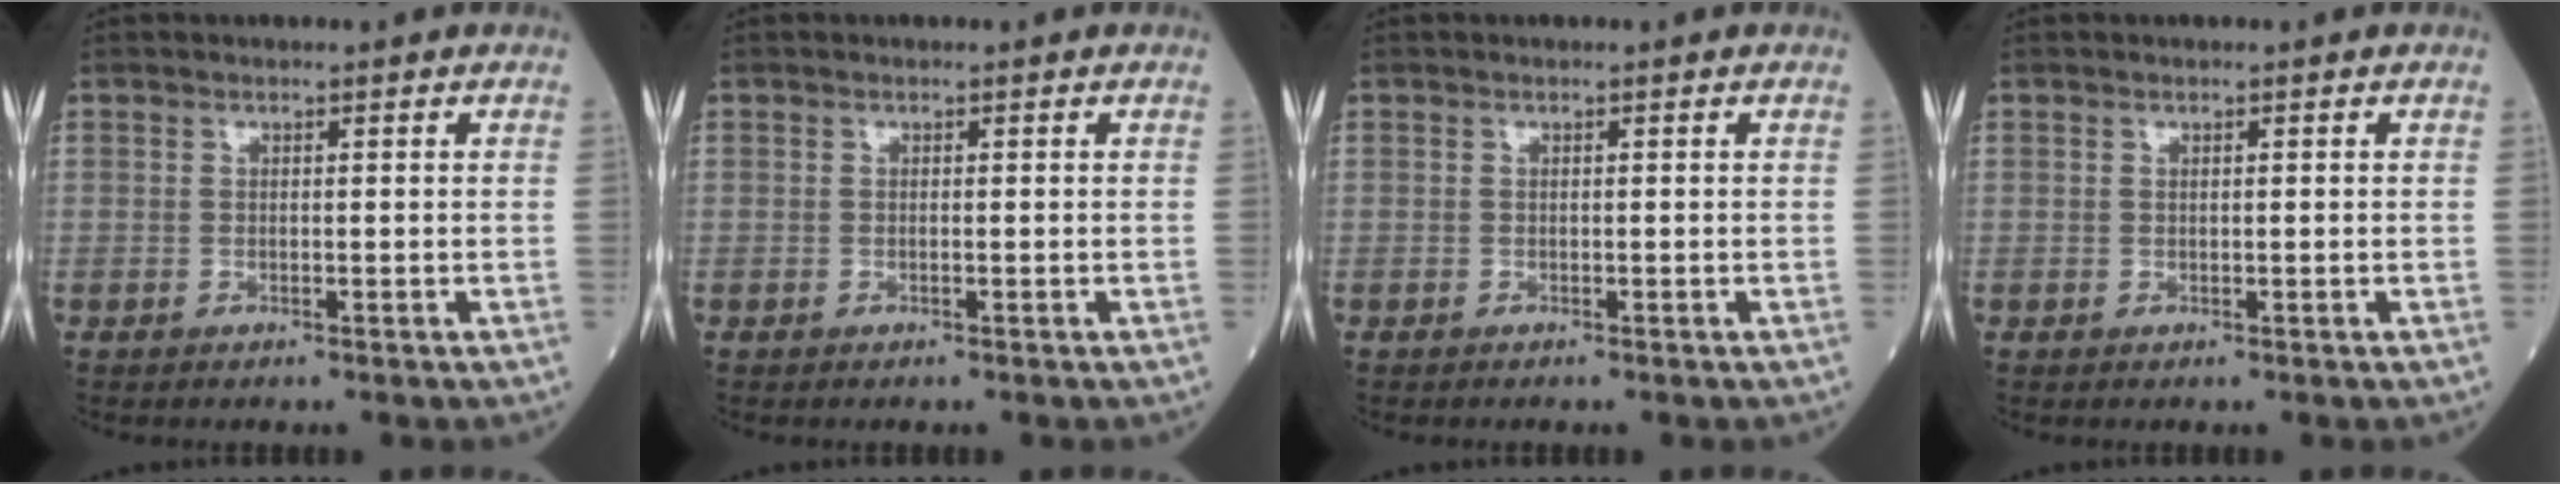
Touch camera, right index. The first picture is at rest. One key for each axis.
{"total": 0.0}
{"total": 0.0}
{"total": 0.0}